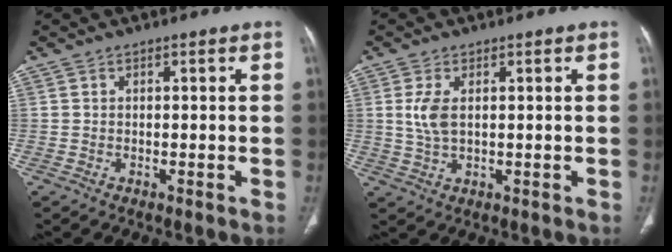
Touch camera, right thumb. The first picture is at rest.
{"total": 4.5, "force": [0.9, 2.2, 3.8], "torque": [-0.090, -0.003, 0.022]}